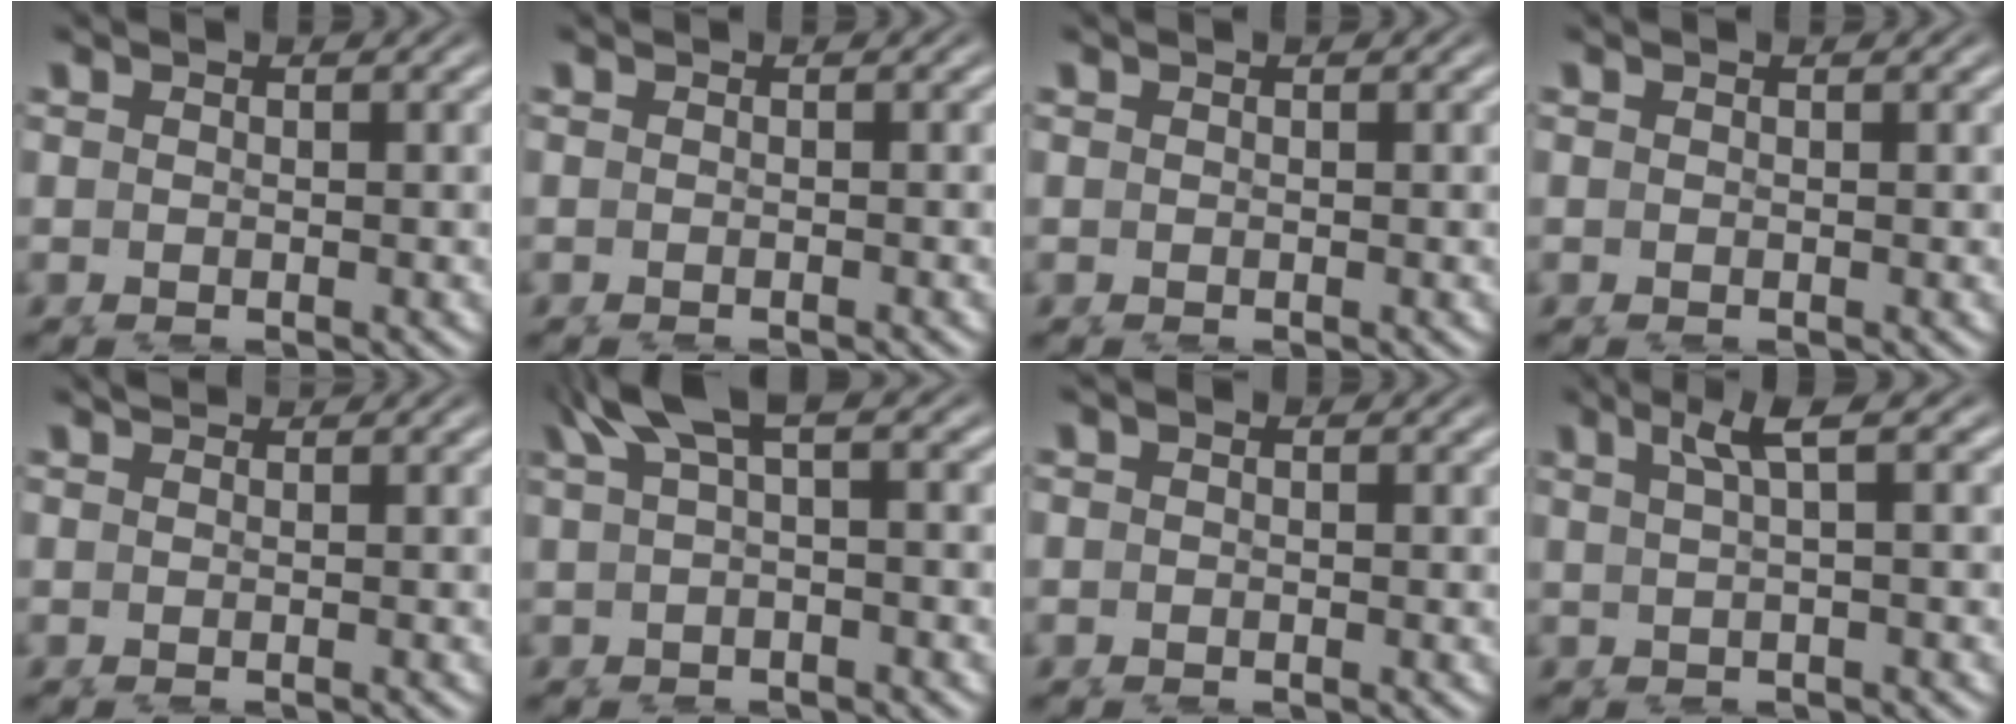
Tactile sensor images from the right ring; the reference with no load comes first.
{"total": 0.7, "force": [-0.7, -0.1, 0.0], "torque": [-0.002, -0.002, -0.013]}
{"total": 0.0}
{"total": 0.0}
{"total": 0.5, "force": [0.2, -0.5, -0.1], "torque": [0.008, -0.003, 0.006]}
{"total": 4.0, "force": [1.6, 1.5, 3.3], "torque": [-0.069, 0.006, 0.026]}
{"total": 0.8, "force": [-0.1, 0.6, 0.5], "torque": [-0.013, 0.000, -0.004]}
{"total": 2.8, "force": [1.3, 0.2, 2.4], "torque": [-0.028, 0.014, 0.018]}